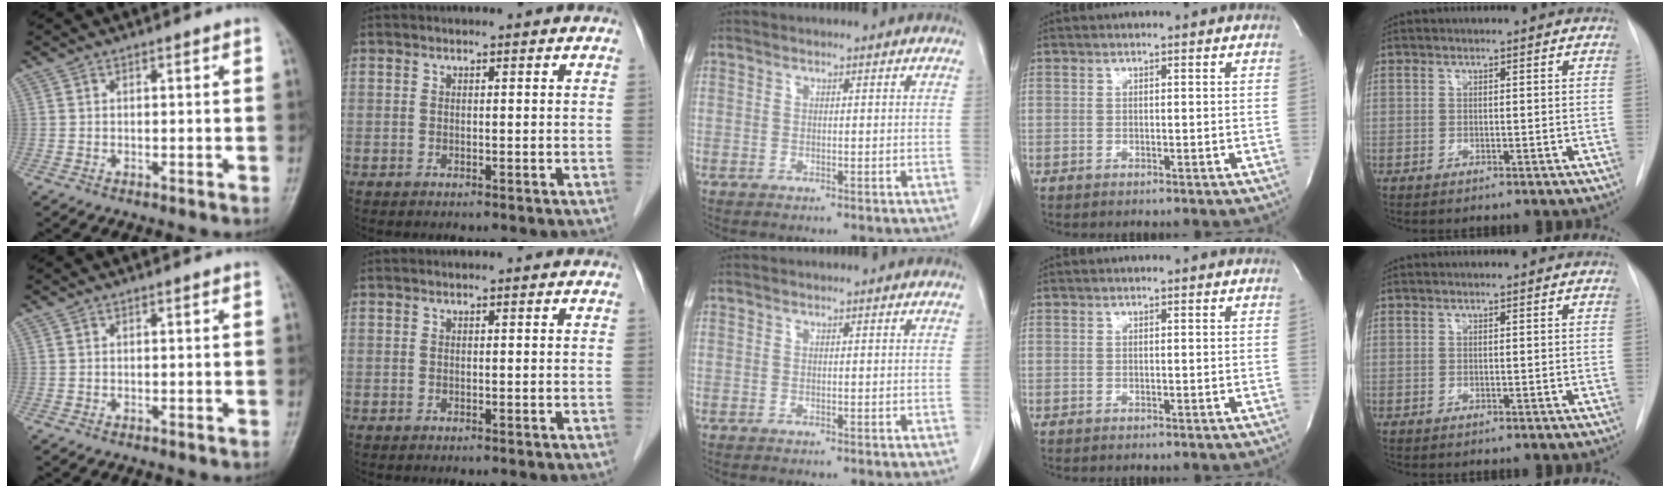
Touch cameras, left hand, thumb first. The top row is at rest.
{}